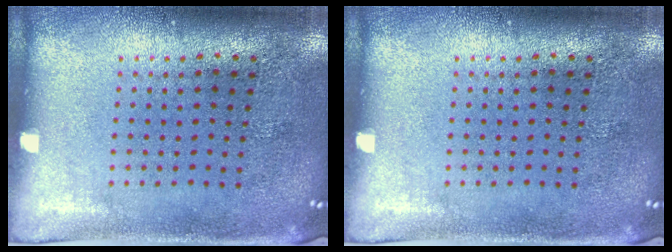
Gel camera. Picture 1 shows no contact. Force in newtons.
{"total": 0.0}